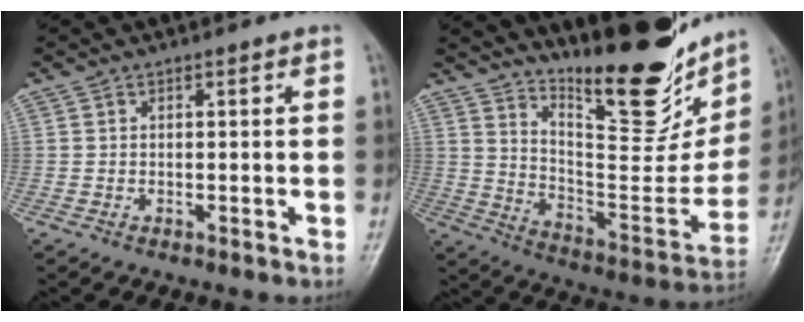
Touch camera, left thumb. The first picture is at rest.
{"total": 24.0, "force": [17.6, 7.4, 14.5], "torque": [-0.171, -0.113, 0.277]}